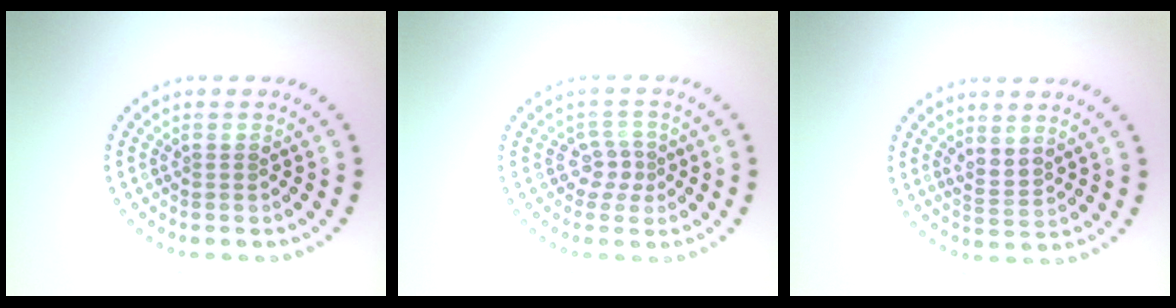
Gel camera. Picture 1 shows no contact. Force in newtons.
{"total": 2.0, "press": 1.5, "slide": 1.4}
{"total": 1.8, "press": 1.5, "slide": 0.9}